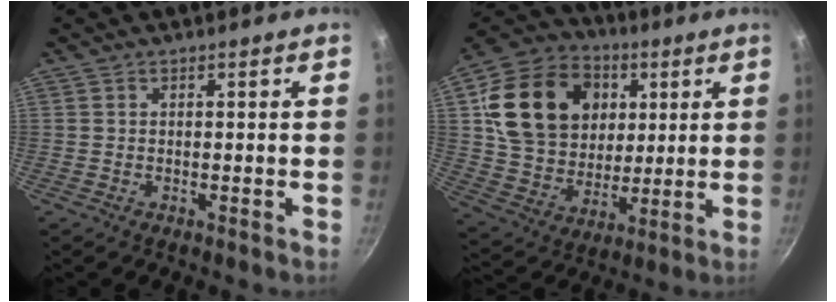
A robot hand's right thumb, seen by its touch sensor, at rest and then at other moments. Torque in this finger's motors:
{"motor_torque": [0.68, 3.04, 0.39, -0.37, 0.00]}